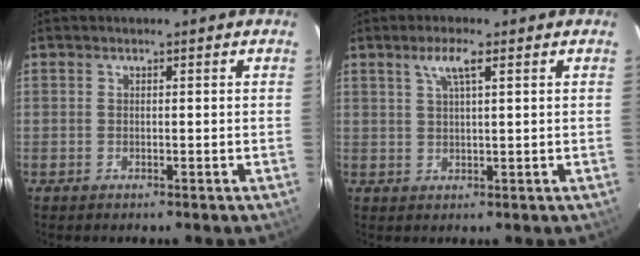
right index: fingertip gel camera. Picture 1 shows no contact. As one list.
[{"total": 3.7, "force": [1.9, 0.5, 3.1], "torque": [-0.059, 0.007, 0.036]}]